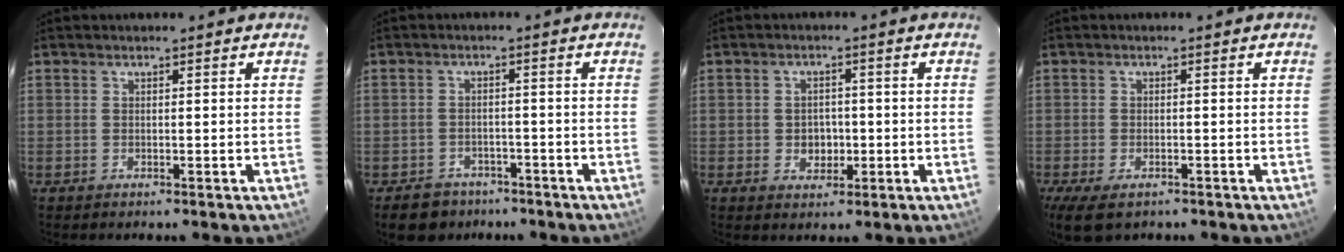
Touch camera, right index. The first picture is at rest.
{"total": 7.0, "force": [-5.2, 4.4, 1.6], "torque": [-0.047, 0.014, -0.071]}
{"total": 3.9, "force": [-0.7, 3.3, 1.9], "torque": [-0.035, 0.007, -0.004]}
{"total": 7.0, "force": [-4.5, 3.3, 4.3], "torque": [-0.102, -0.028, -0.076]}